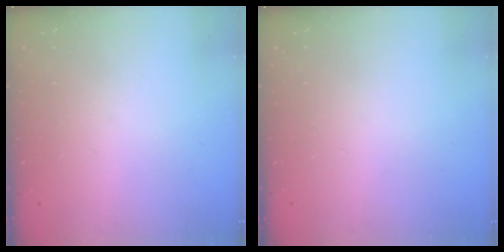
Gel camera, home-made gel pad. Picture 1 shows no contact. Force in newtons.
{"total": 0.0}